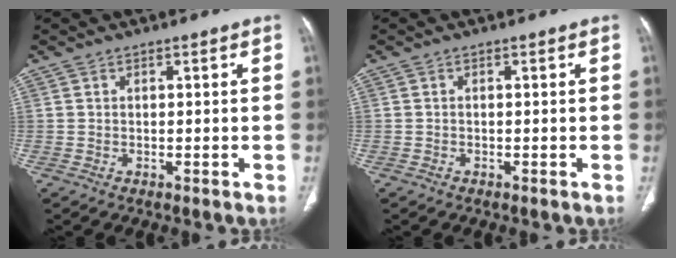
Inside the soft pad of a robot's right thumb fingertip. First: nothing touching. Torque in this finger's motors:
{"motor_torque": [-0.04, 0.24, 0.00, -0.10, 0.05]}